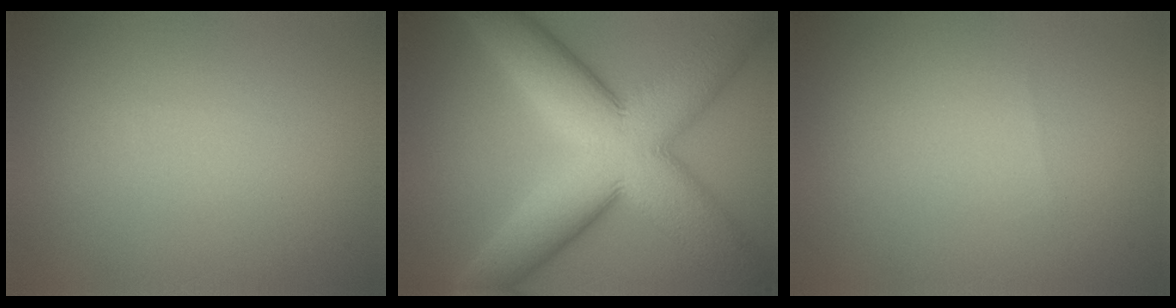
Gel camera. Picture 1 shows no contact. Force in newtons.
{"total": 14.0, "press": 14.0, "slide": 0.7}
{"total": 0.0}